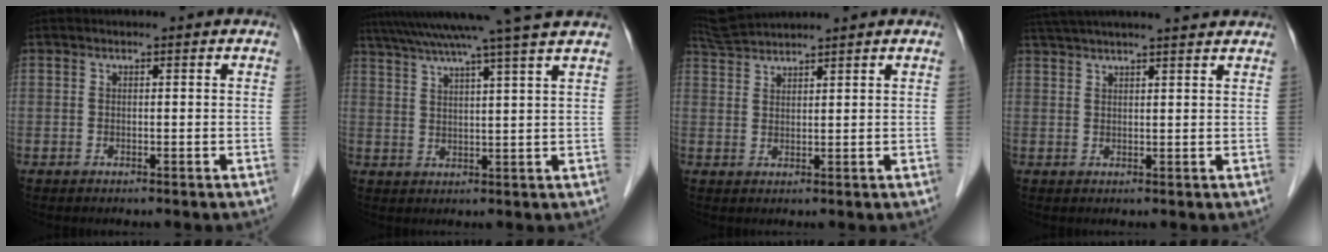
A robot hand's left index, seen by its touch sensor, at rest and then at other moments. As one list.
[{"total": 16.2, "force": [13.8, -1.9, 8.4], "torque": [-0.149, 0.008, 0.193]}, {"total": 5.3, "force": [5.1, -0.7, 1.2], "torque": [-0.029, 0.026, 0.103]}, {"total": 13.2, "force": [11.8, 0.4, 5.9], "torque": [-0.103, 0.035, 0.169]}]